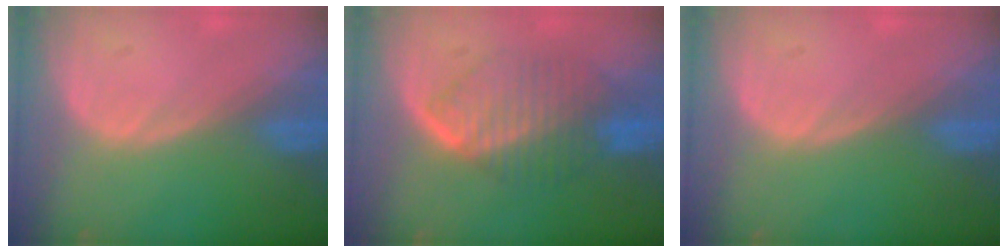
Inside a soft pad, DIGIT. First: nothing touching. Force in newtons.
{"total": 7.2, "press": 7.2, "slide": 0.4}
{"total": 0.0}